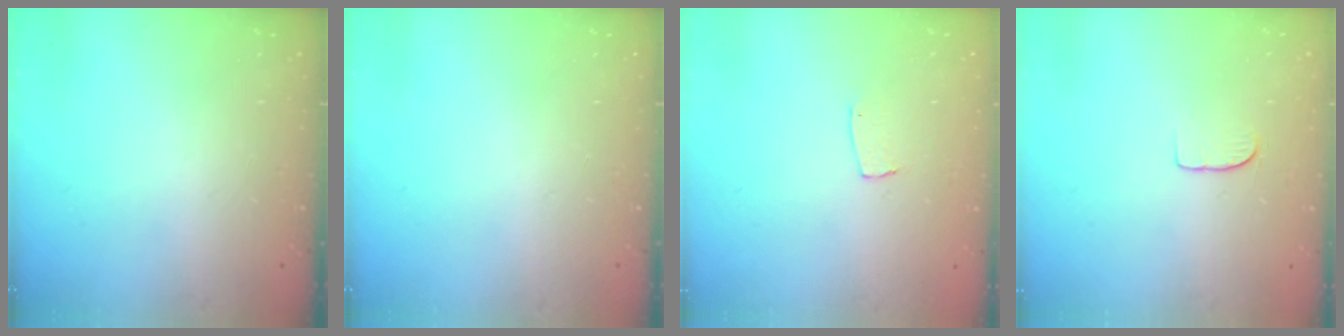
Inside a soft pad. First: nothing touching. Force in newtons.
{"total": 0.0}
{"total": 4.3, "press": 4.3, "slide": 0.2}
{"total": 4.9, "press": 4.9, "slide": 0.3}